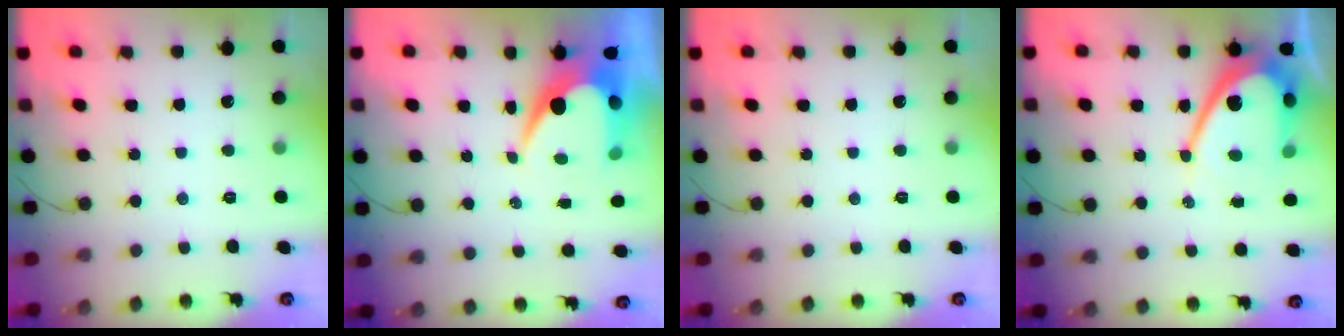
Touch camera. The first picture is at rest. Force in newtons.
{"total": 9.6, "press": 9.5, "slide": 0.8}
{"total": 0.0}
{"total": 13.4, "press": 13.3, "slide": 1.1}